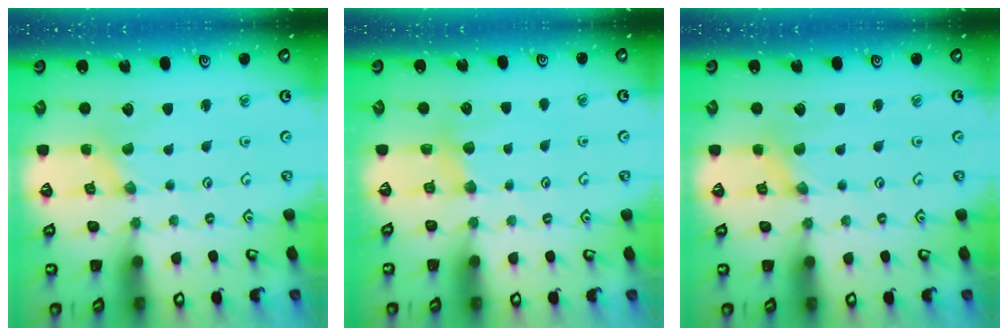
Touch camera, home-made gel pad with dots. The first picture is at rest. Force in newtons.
{"total": 3.9, "press": 3.9, "slide": 0.5}
{"total": 0.0}